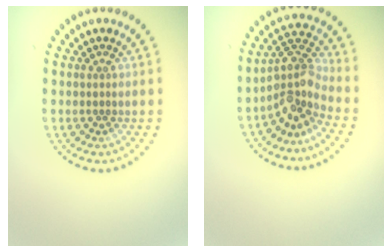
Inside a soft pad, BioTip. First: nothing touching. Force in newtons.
{"total": 4.3, "press": 3.1, "slide": 3.0}